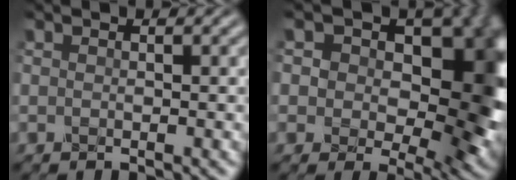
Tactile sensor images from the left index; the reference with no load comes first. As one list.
[{"total": 15.8, "force": [3.4, 10.4, 11.4], "torque": [-0.123, 0.008, 0.058]}]